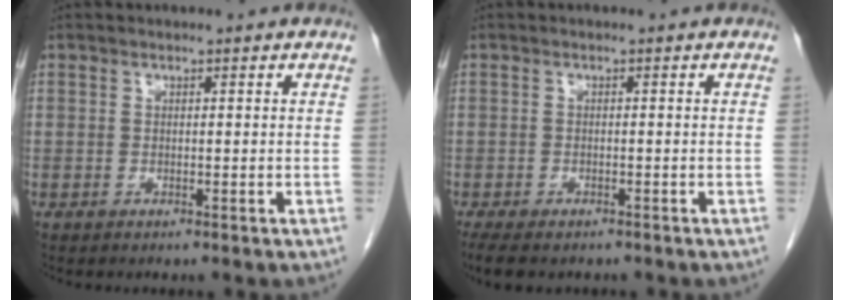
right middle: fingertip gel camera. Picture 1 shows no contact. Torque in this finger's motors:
{"motor_torque": [0.13, -0.10, 0.06, 0.02]}